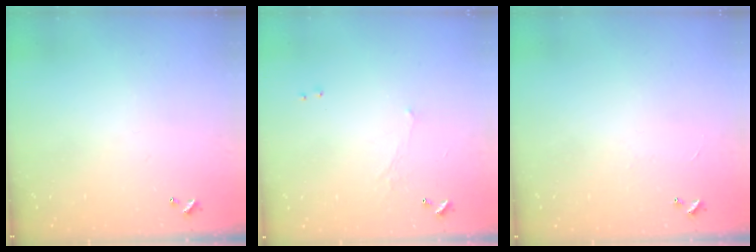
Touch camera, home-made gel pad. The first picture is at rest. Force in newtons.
{"total": 0.6, "press": 0.2, "slide": 0.5}
{"total": 1.2, "press": 1.1, "slide": 0.4}